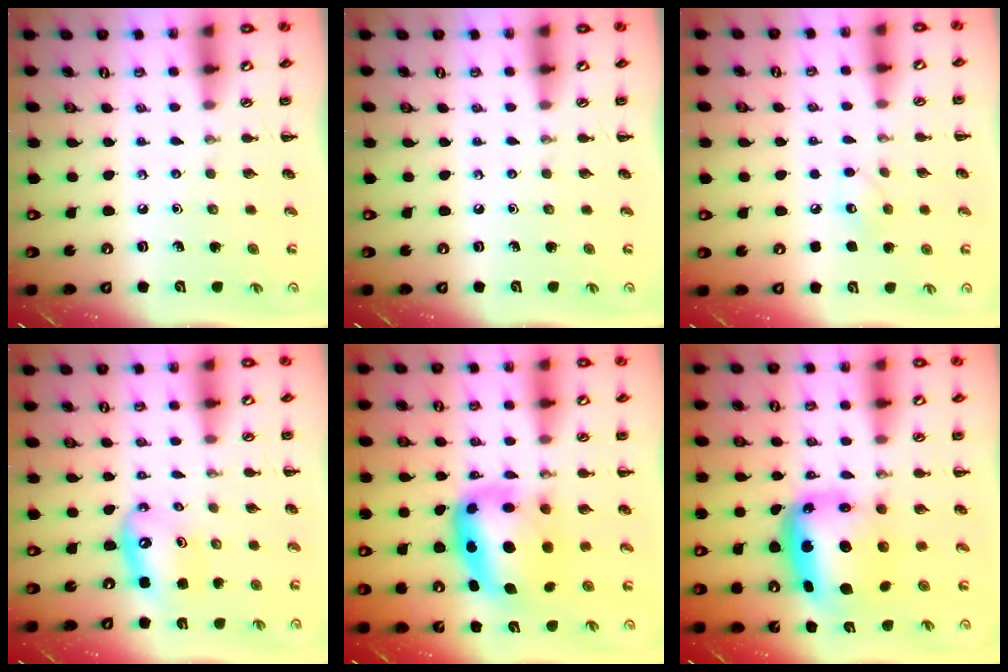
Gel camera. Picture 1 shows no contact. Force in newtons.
{"total": 0.0}
{"total": 7.3, "press": 7.1, "slide": 1.3}
{"total": 10.7, "press": 10.3, "slide": 2.9}
{"total": 12.0, "press": 11.6, "slide": 3.2}
{"total": 9.0, "press": 8.6, "slide": 2.6}